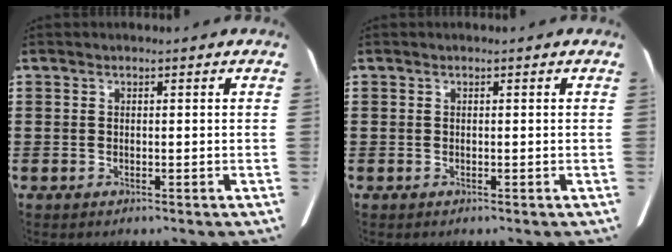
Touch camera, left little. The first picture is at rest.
{"total": 0.0}